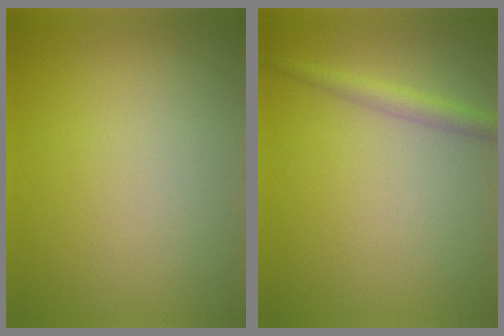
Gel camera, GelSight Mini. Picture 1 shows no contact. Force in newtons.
{"total": 2.1, "press": 2.1, "slide": 0.1}